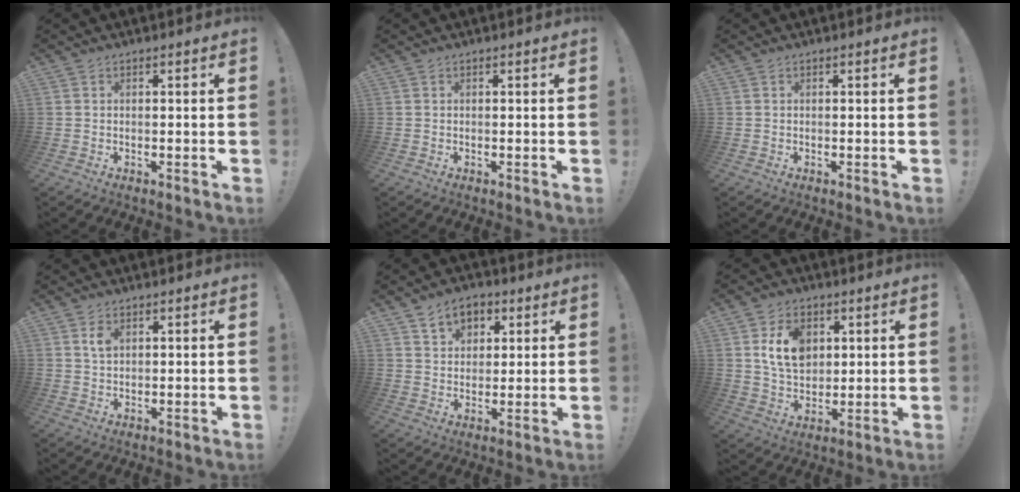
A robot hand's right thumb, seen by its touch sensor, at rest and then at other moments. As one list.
[{"total": 0.0}, {"total": 0.0}, {"total": 3.1, "force": [1.5, 1.7, 2.1], "torque": [-0.027, -0.005, 0.024]}, {"total": 7.9, "force": [4.3, 5.8, 3.3], "torque": [-0.042, -0.021, 0.081]}, {"total": 12.3, "force": [3.9, 9.0, 7.5], "torque": [-0.125, -0.004, 0.072]}]